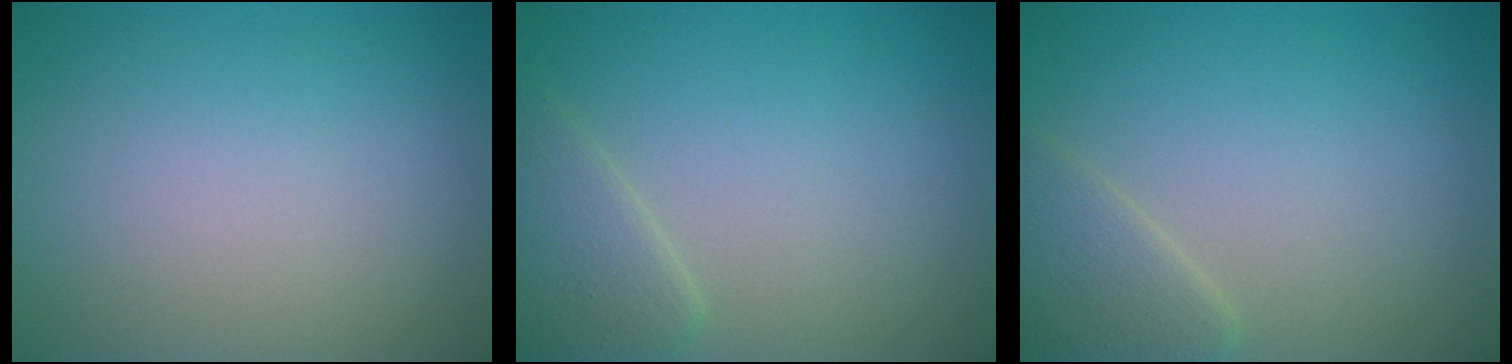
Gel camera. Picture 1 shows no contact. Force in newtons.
{"total": 2.7, "press": 2.6, "slide": 0.2}
{"total": 2.7, "press": 2.6, "slide": 0.2}